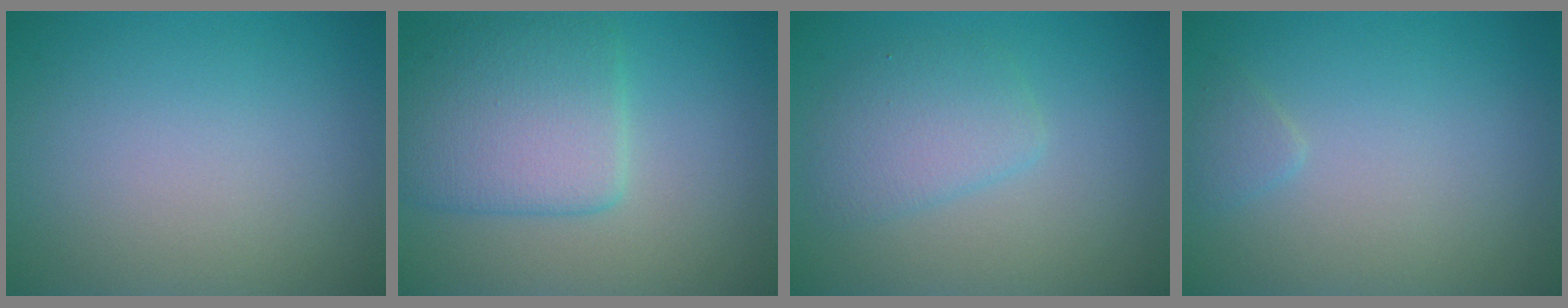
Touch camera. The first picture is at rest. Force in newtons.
{"total": 5.7, "press": 5.7, "slide": 0.2}
{"total": 2.9, "press": 2.9, "slide": 0.1}
{"total": 0.9, "press": 0.9, "slide": 0.1}